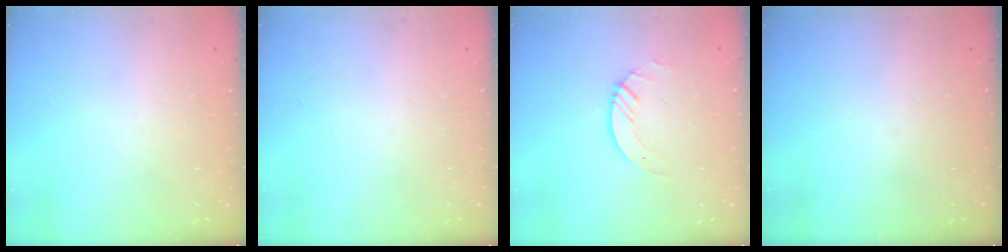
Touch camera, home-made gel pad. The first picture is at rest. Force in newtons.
{"total": 0.0}
{"total": 3.0, "press": 3.0, "slide": 0.3}
{"total": 0.0}